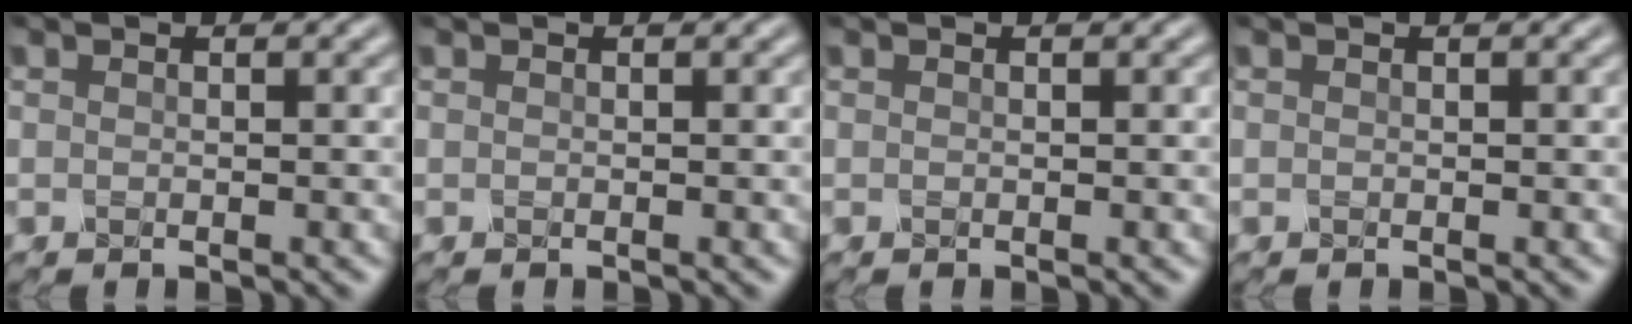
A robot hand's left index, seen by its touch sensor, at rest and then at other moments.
{"total": 0.0}
{"total": 0.0}
{"total": 0.0}